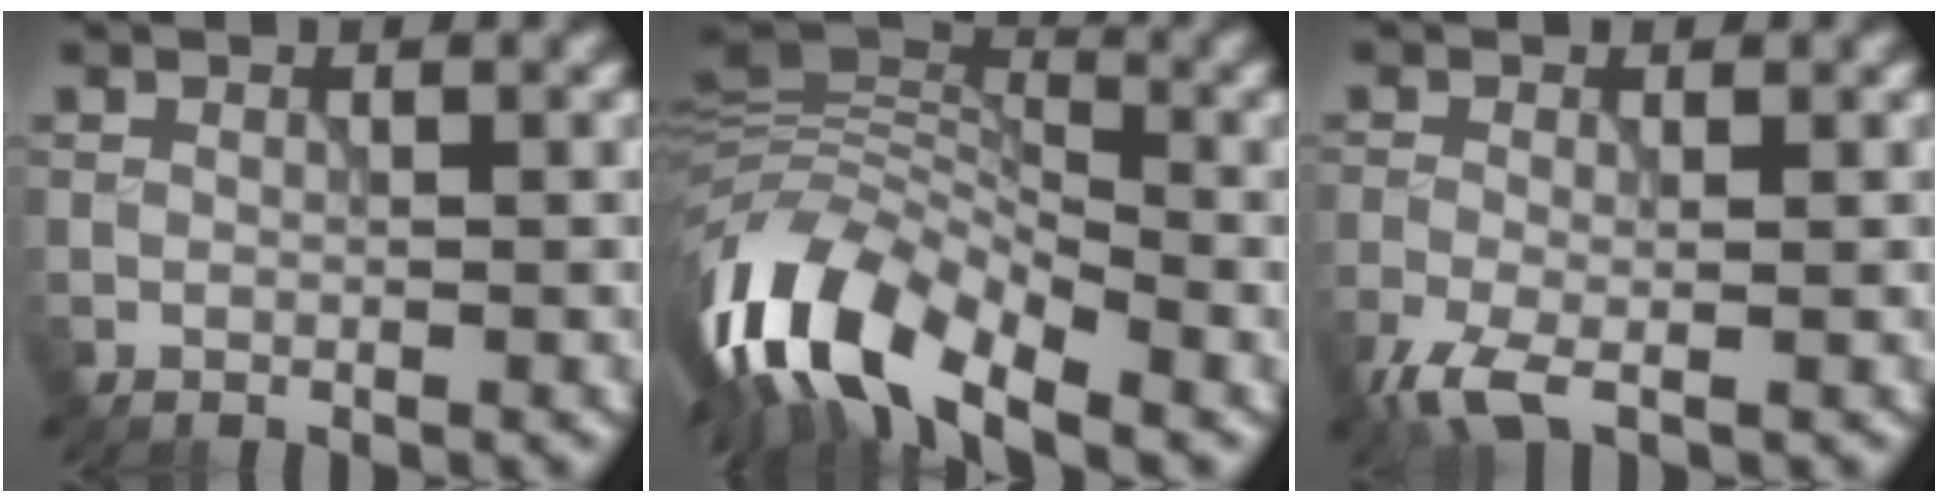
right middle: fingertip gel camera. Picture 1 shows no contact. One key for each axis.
{"total": 11.2, "fx": -6.3, "fy": 5.1, "fz": 7.7, "tx": -0.139, "ty": 0.004, "tz": -0.137}
{"total": 3.2, "fx": -1.7, "fy": 1.0, "fz": 2.5, "tx": -0.061, "ty": -0.008, "tz": -0.038}